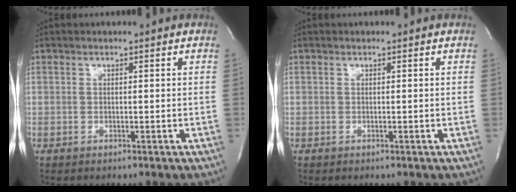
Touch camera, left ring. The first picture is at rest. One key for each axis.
{"total": 0.0}